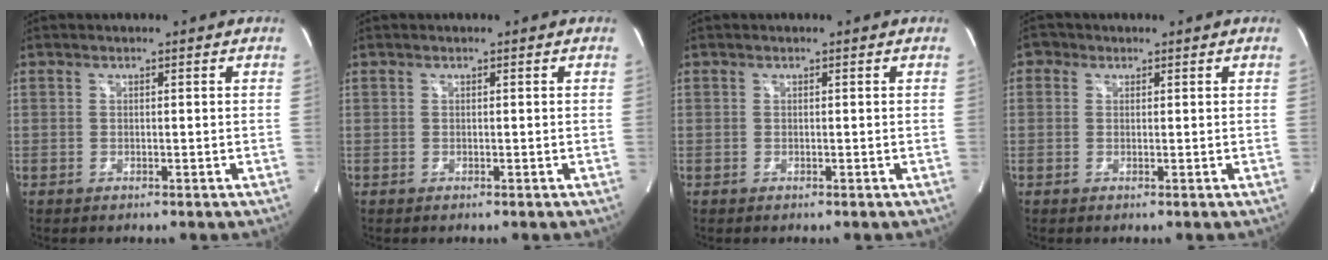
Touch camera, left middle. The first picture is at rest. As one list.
[{"total": 0.0}, {"total": 0.0}, {"total": 1.6, "force": [0.7, 1.3, 0.4], "torque": [-0.003, 0.005, 0.007]}]